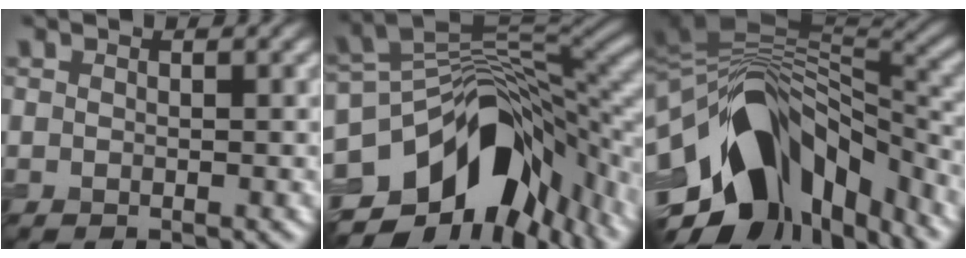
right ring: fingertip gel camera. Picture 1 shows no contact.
{"total": 15.4, "force": [-5.2, 9.2, 11.2], "torque": [-0.198, -0.006, -0.077]}
{"total": 16.4, "force": [-5.5, 10.1, 11.7], "torque": [-0.205, -0.029, -0.066]}